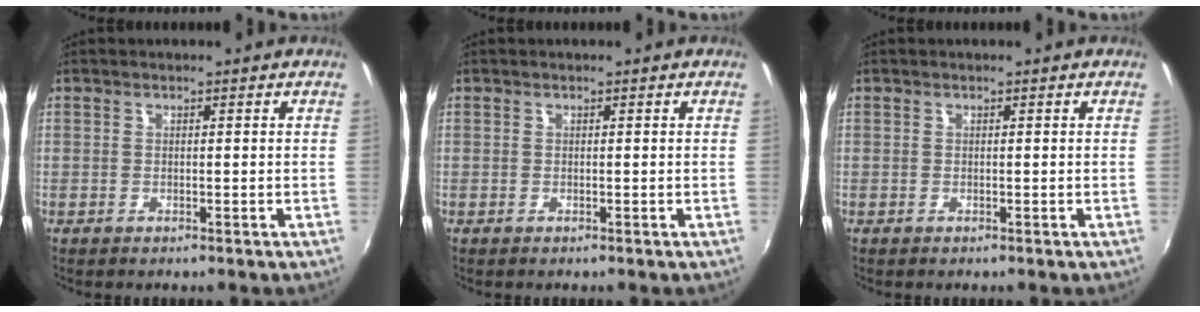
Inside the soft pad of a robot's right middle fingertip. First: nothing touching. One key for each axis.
{"total": 0.0}
{"total": 0.0}